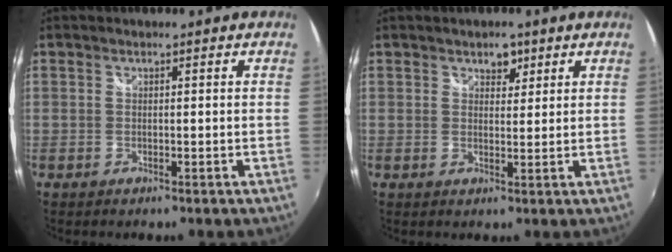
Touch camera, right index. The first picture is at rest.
{"total": 2.5, "force": [1.5, 1.6, 1.0], "torque": [-0.009, 0.007, 0.025]}